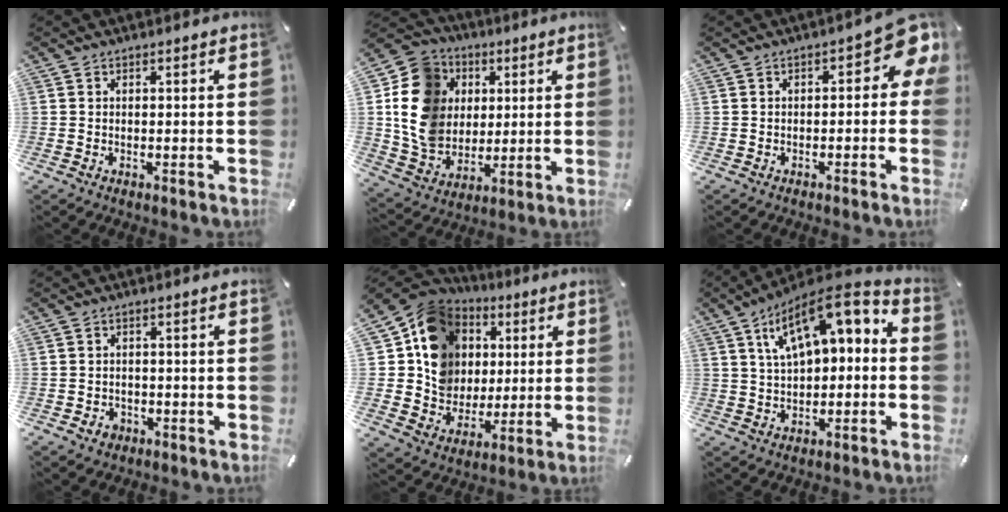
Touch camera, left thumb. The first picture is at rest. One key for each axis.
{"total": 14.9, "fx": 2.1, "fy": 13.6, "fz": 5.7, "tx": -0.111, "ty": 0.002, "tz": 0.043}
{"total": 7.5, "fx": 1.8, "fy": 3.6, "fz": 6.4, "tx": -0.075, "ty": -0.019, "tz": 0.025}
{"total": 2.5, "fx": -1.2, "fy": 2.2, "fz": 0.6, "tx": -0.013, "ty": 0.006, "tz": -0.025}
{"total": 16.6, "fx": 3.7, "fy": 15.0, "fz": 6.1, "tx": -0.120, "ty": -0.019, "tz": 0.081}
{"total": 13.2, "fx": 6.1, "fy": 7.0, "fz": 9.4, "tx": -0.153, "ty": -0.029, "tz": 0.109}